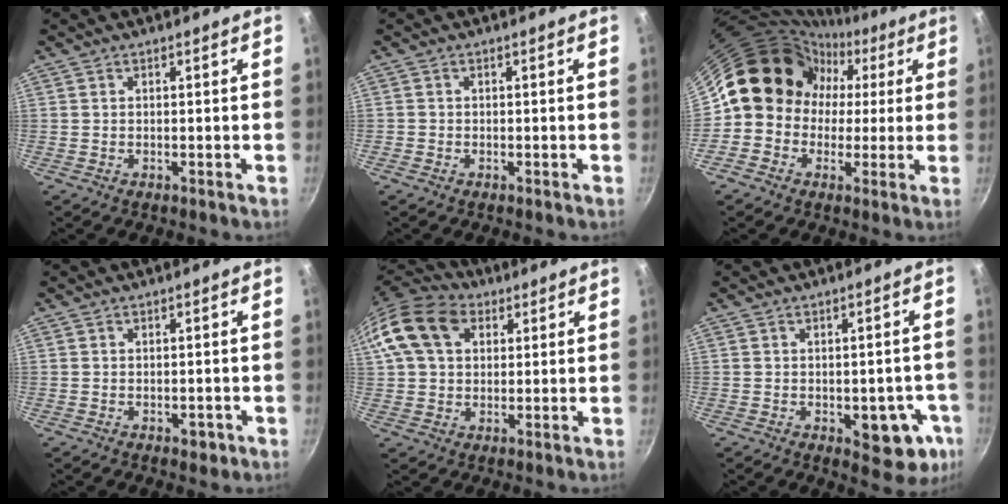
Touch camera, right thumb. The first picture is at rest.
{"total": 0.6, "force": [-0.3, 0.5, 0.0], "torque": [0.000, 0.002, -0.009]}
{"total": 14.6, "force": [0.8, 13.3, 5.9], "torque": [-0.042, 0.041, -0.006]}
{"total": 2.2, "force": [-0.9, 1.4, 1.4], "torque": [-0.011, 0.009, -0.008]}
{"total": 14.8, "force": [4.8, 10.8, 8.9], "torque": [-0.154, 0.018, 0.073]}
{"total": 10.4, "force": [-3.1, 5.7, 8.2], "torque": [-0.049, 0.009, -0.033]}